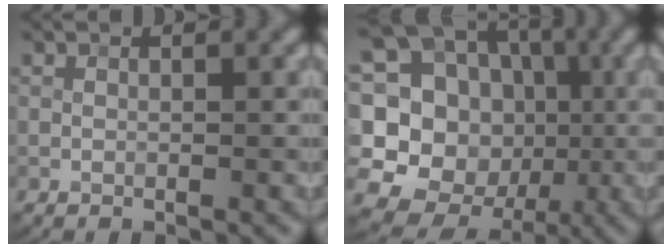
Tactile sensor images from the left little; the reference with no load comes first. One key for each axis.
{"total": 20.0, "fx": -1.0, "fy": 18.3, "fz": 8.0, "tx": -0.198, "ty": 0.033, "tz": -0.044}